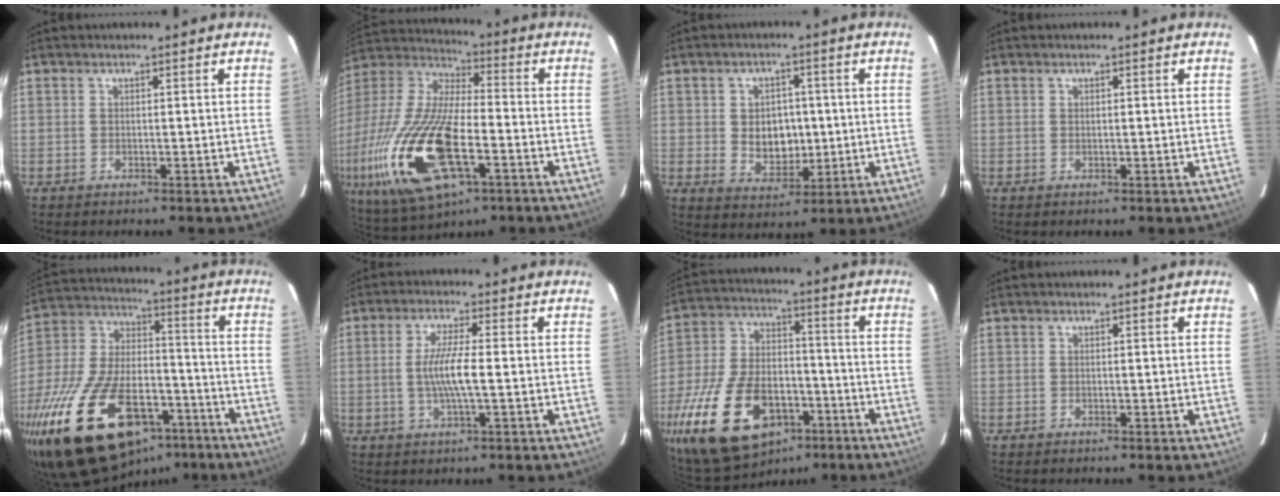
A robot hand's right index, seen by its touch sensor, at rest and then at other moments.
{"total": 26.6, "force": [-8.8, 10.7, 22.8], "torque": [-0.487, -0.051, -0.155]}
{"total": 7.3, "force": [0.1, 5.6, 4.7], "torque": [-0.084, 0.002, 0.017]}
{"total": 0.0}
{"total": 31.1, "force": [-17.8, 15.5, 20.3], "torque": [-0.405, -0.015, -0.273]}
{"total": 6.3, "force": [-0.7, 0.5, 6.3], "torque": [-0.119, -0.004, -0.013]}
{"total": 24.3, "force": [-12.3, 14.1, 15.5], "torque": [-0.341, -0.012, -0.190]}
{"total": 0.0}